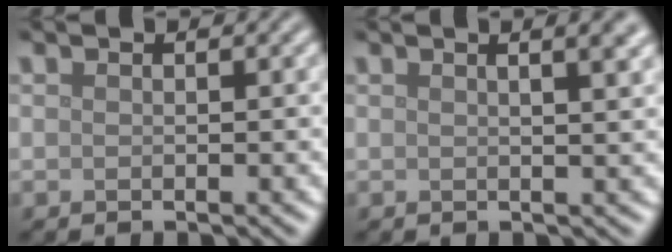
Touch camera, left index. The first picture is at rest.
{"total": 4.7, "force": [2.1, 2.0, 3.6], "torque": [-0.013, 0.026, -0.005]}